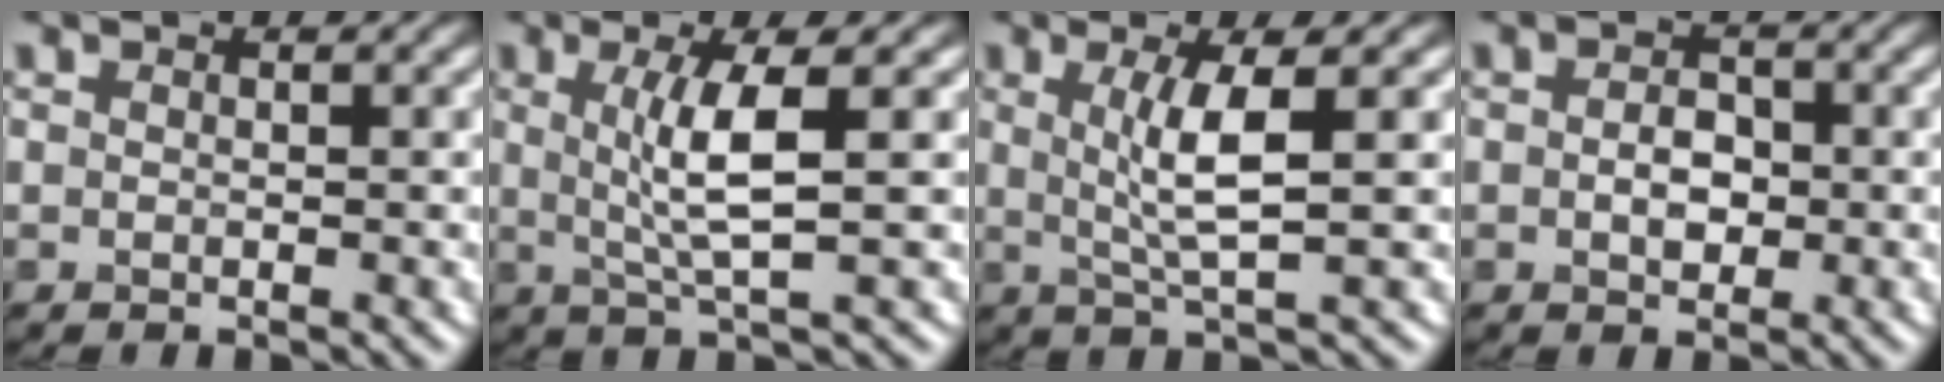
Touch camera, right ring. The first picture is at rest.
{"total": 3.0, "force": [0.3, -0.5, 3.0], "torque": [-0.091, 0.000, 0.034]}
{"total": 2.7, "force": [0.3, -0.5, 2.7], "torque": [-0.086, -0.002, 0.034]}
{"total": 0.7, "force": [-0.6, 0.1, 0.2], "torque": [-0.038, 0.001, 0.012]}